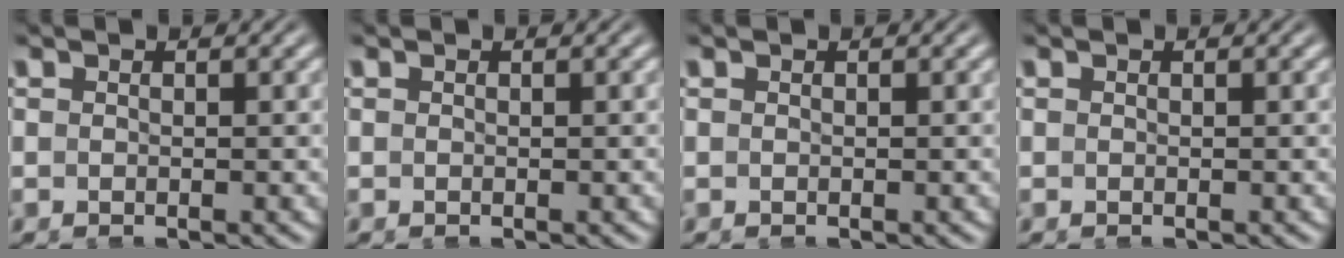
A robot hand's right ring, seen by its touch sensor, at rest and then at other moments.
{"total": 0.0}
{"total": 0.0}
{"total": 0.0}